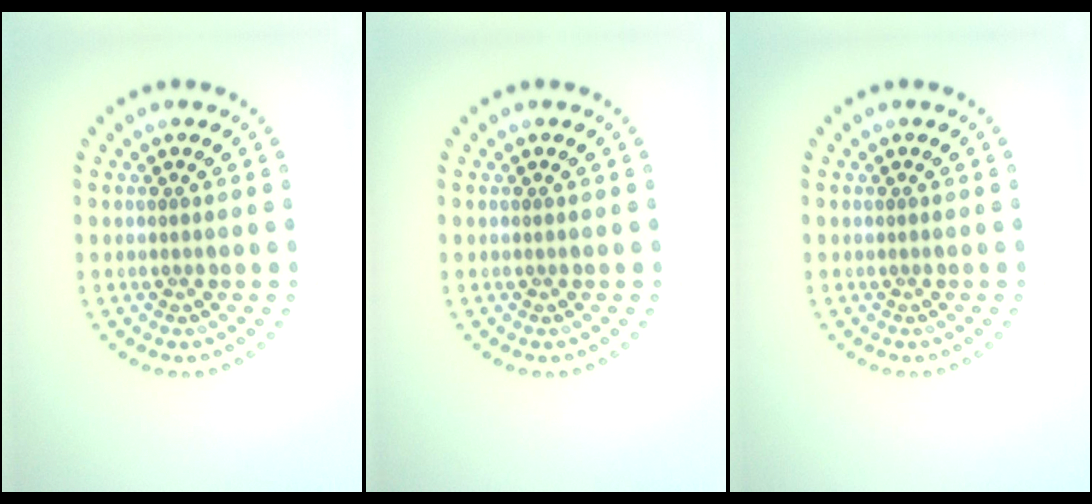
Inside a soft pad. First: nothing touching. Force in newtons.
{"total": 0.0}
{"total": 0.0}